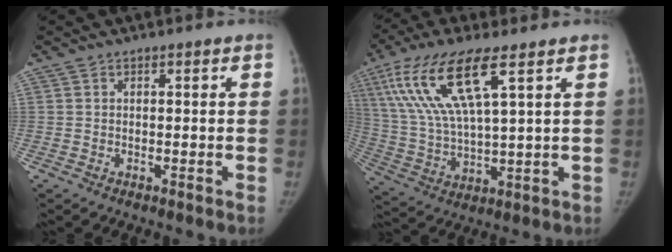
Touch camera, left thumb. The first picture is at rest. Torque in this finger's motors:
{"motor_torque": [2.10, 1.62, 1.82, -0.95, 0.49]}